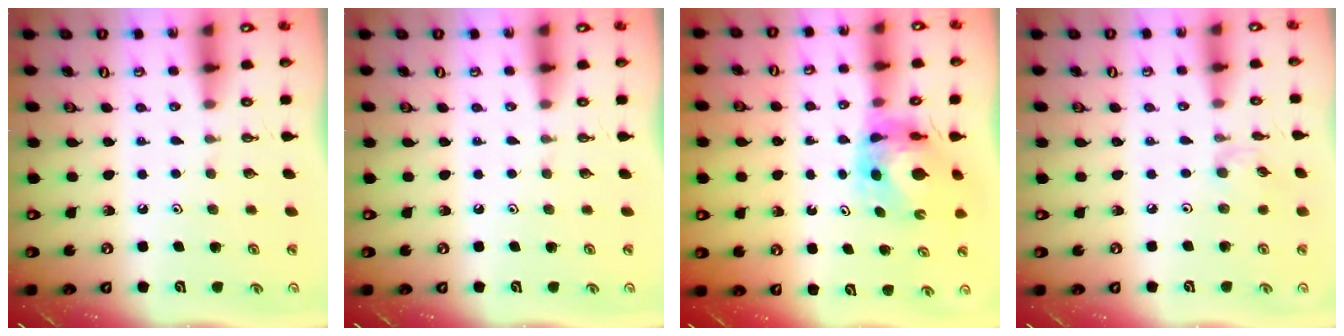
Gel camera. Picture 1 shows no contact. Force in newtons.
{"total": 0.0}
{"total": 7.9, "press": 7.9, "slide": 0.7}
{"total": 2.4, "press": 2.4, "slide": 0.3}